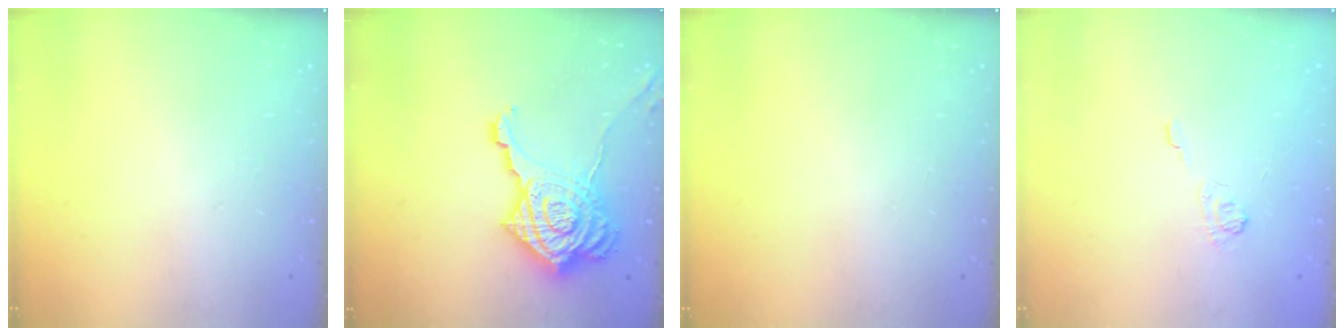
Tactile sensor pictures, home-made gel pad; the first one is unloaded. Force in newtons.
{"total": 23.1, "press": 23.0, "slide": 2.2}
{"total": 0.0}
{"total": 2.5, "press": 2.1, "slide": 1.4}